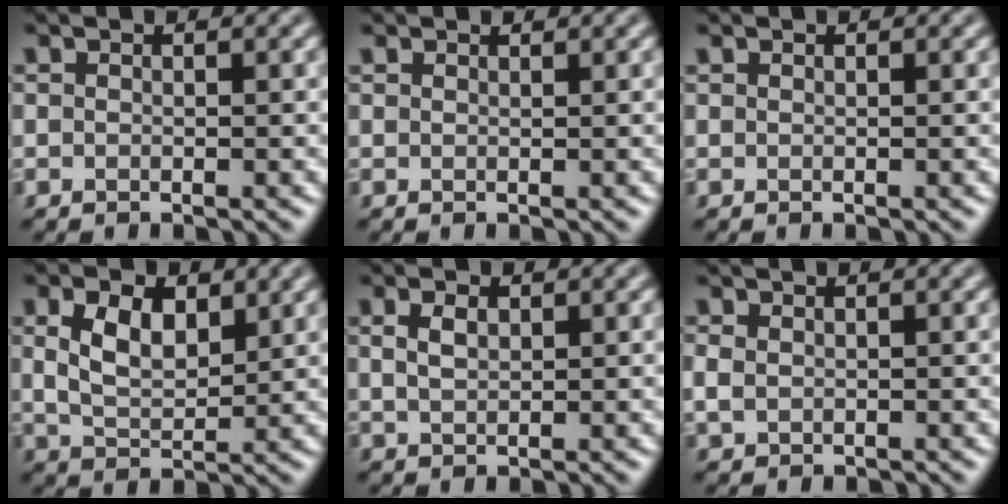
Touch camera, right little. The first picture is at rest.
{"total": 0.9, "force": [0.9, 0.2, 0.1], "torque": [-0.008, -0.002, 0.012]}
{"total": 0.0}
{"total": 4.7, "force": [1.6, 2.7, 3.5], "torque": [-0.076, 0.001, 0.031]}
{"total": 1.8, "force": [0.6, 1.1, 1.4], "torque": [-0.032, 0.001, 0.014]}
{"total": 1.5, "force": [0.1, 1.2, 0.8], "torque": [-0.020, -0.001, 0.005]}